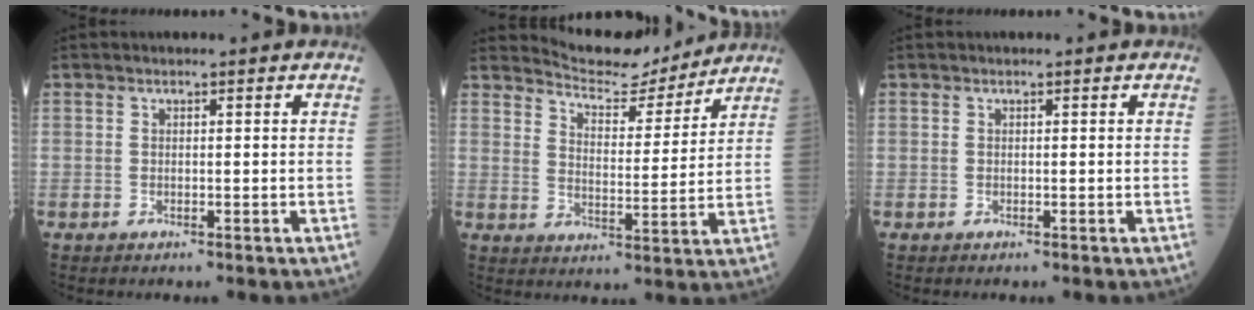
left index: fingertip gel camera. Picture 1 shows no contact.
{"total": 9.9, "force": [9.7, 1.3, 1.1], "torque": [-0.027, -0.002, 0.150]}
{"total": 0.0}